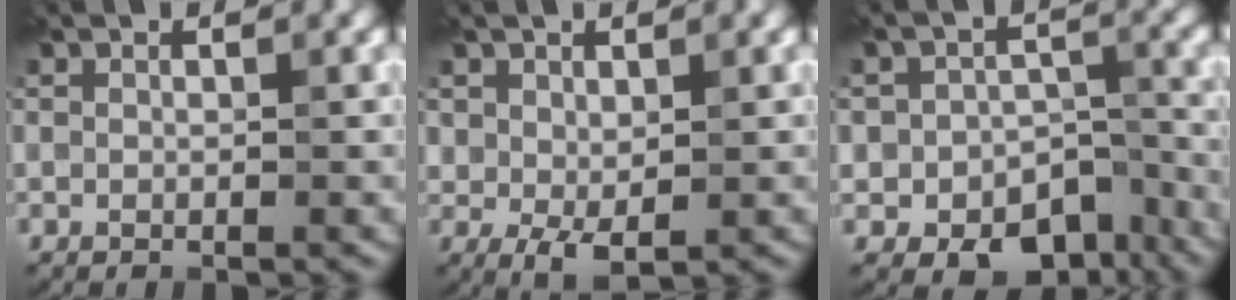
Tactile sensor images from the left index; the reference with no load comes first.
{"total": 2.6, "force": [0.4, 1.7, 1.9], "torque": [-0.035, -0.006, 0.013]}
{"total": 8.1, "force": [-4.5, 5.5, 3.9], "torque": [-0.039, -0.011, -0.059]}